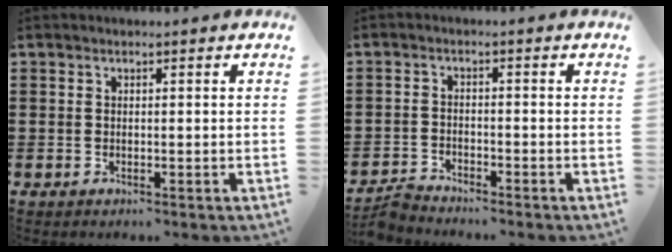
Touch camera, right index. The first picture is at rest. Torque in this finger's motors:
{"motor_torque": [0.28, 0.08, 0.02, 0.01]}